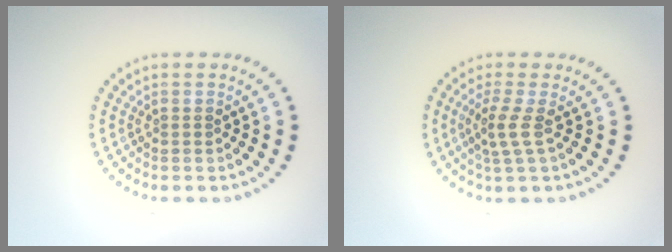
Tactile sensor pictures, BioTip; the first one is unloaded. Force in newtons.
{"total": 2.1, "press": 1.5, "slide": 1.5}